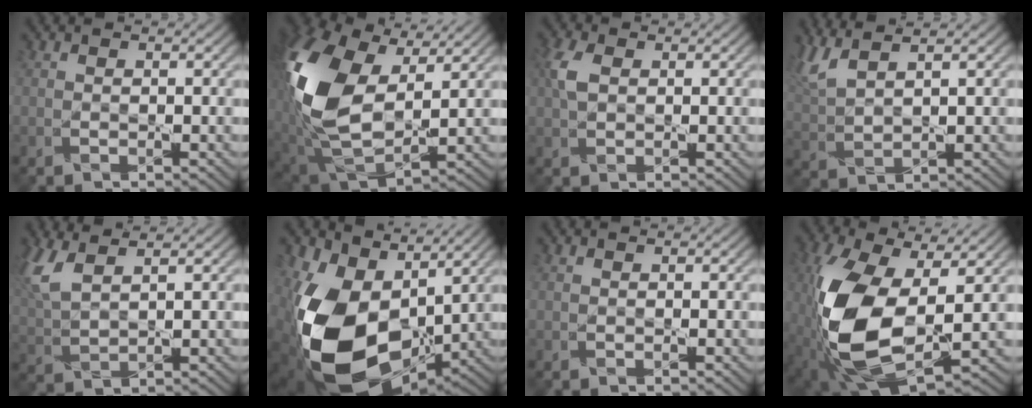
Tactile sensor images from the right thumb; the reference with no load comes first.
{"total": 16.7, "force": [3.8, 9.8, 13.0], "torque": [-0.321, 0.008, 0.076]}
{"total": 3.2, "force": [0.8, 2.0, 2.4], "torque": [-0.066, 0.008, 0.014]}
{"total": 6.6, "force": [4.3, 1.8, 4.7], "torque": [-0.121, 0.020, 0.091]}
{"total": 6.7, "force": [3.7, 2.4, 5.0], "torque": [-0.139, 0.012, 0.078]}
{"total": 17.5, "force": [0.7, 11.7, 13.0], "torque": [-0.293, -0.033, 0.020]}
{"total": 0.0}
{"total": 15.8, "force": [-0.8, 8.4, 13.4], "torque": [-0.312, -0.020, -0.013]}